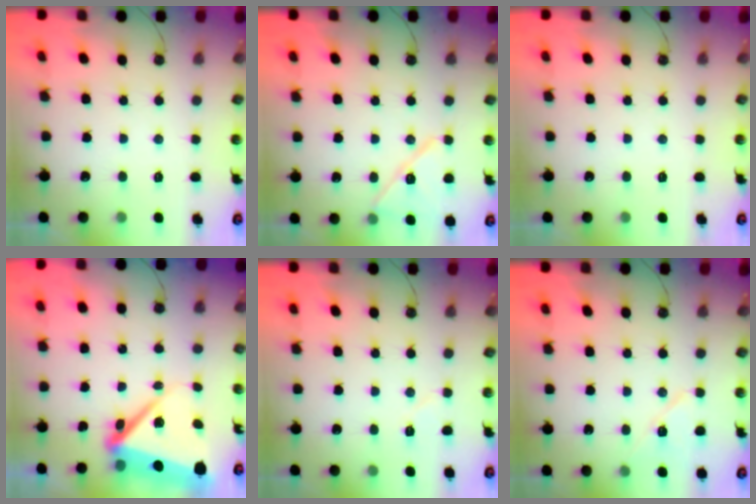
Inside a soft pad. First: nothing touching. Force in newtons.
{"total": 12.3, "press": 12.2, "slide": 1.3}
{"total": 0.0}
{"total": 11.0, "press": 10.8, "slide": 1.8}
{"total": 4.3, "press": 3.9, "slide": 1.8}
{"total": 8.3, "press": 8.2, "slide": 1.4}